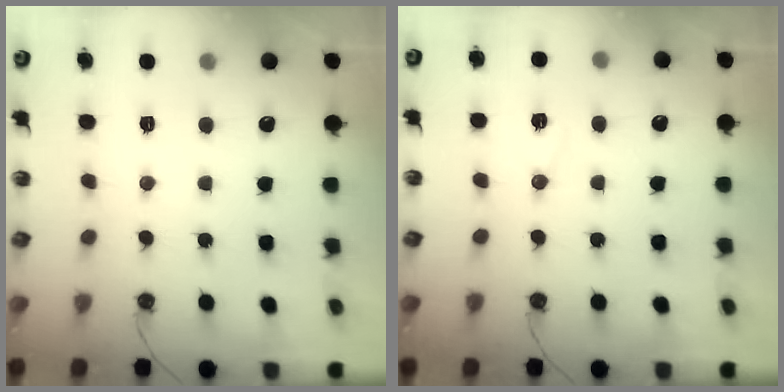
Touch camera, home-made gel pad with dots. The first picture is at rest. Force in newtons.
{"total": 6.3, "press": 5.0, "slide": 3.8}